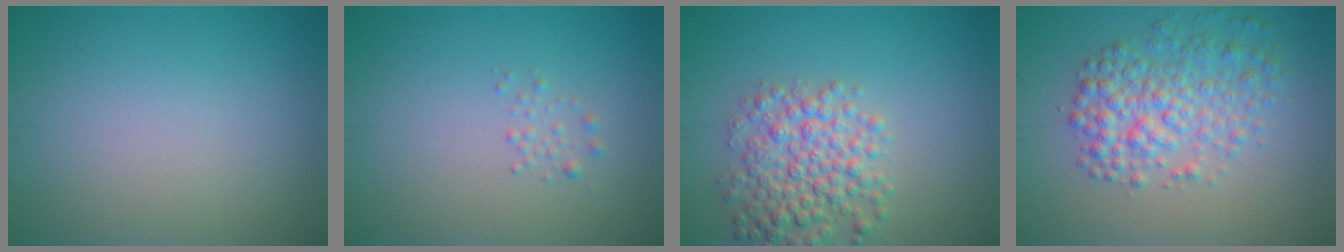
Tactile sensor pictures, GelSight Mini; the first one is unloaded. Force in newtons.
{"total": 0.8, "press": 0.8, "slide": 0.0}
{"total": 5.2, "press": 5.2, "slide": 0.1}
{"total": 5.0, "press": 5.0, "slide": 0.1}